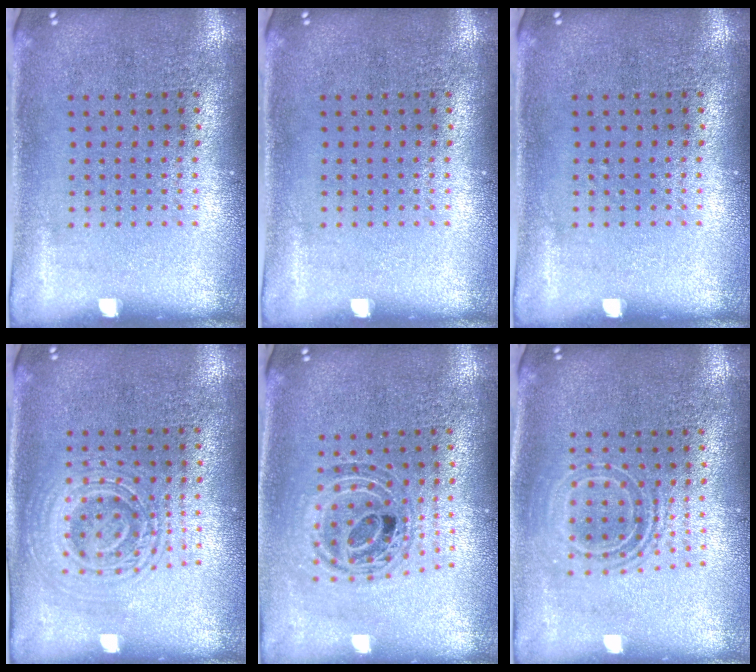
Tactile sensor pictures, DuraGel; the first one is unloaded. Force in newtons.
{"total": 0.0}
{"total": 0.0}
{"total": 2.1, "press": 2.1, "slide": 0.4}
{"total": 0.8, "press": 0.8, "slide": 0.2}
{"total": 1.8, "press": 1.3, "slide": 1.1}